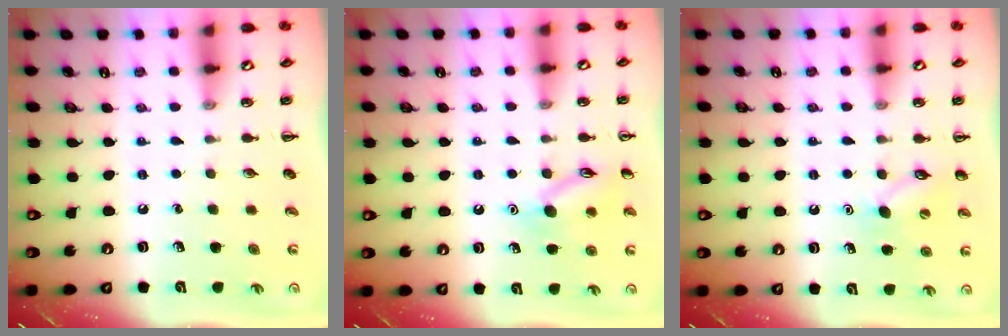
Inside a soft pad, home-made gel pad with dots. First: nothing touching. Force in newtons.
{"total": 11.4, "press": 11.3, "slide": 0.7}
{"total": 7.2, "press": 7.0, "slide": 1.6}